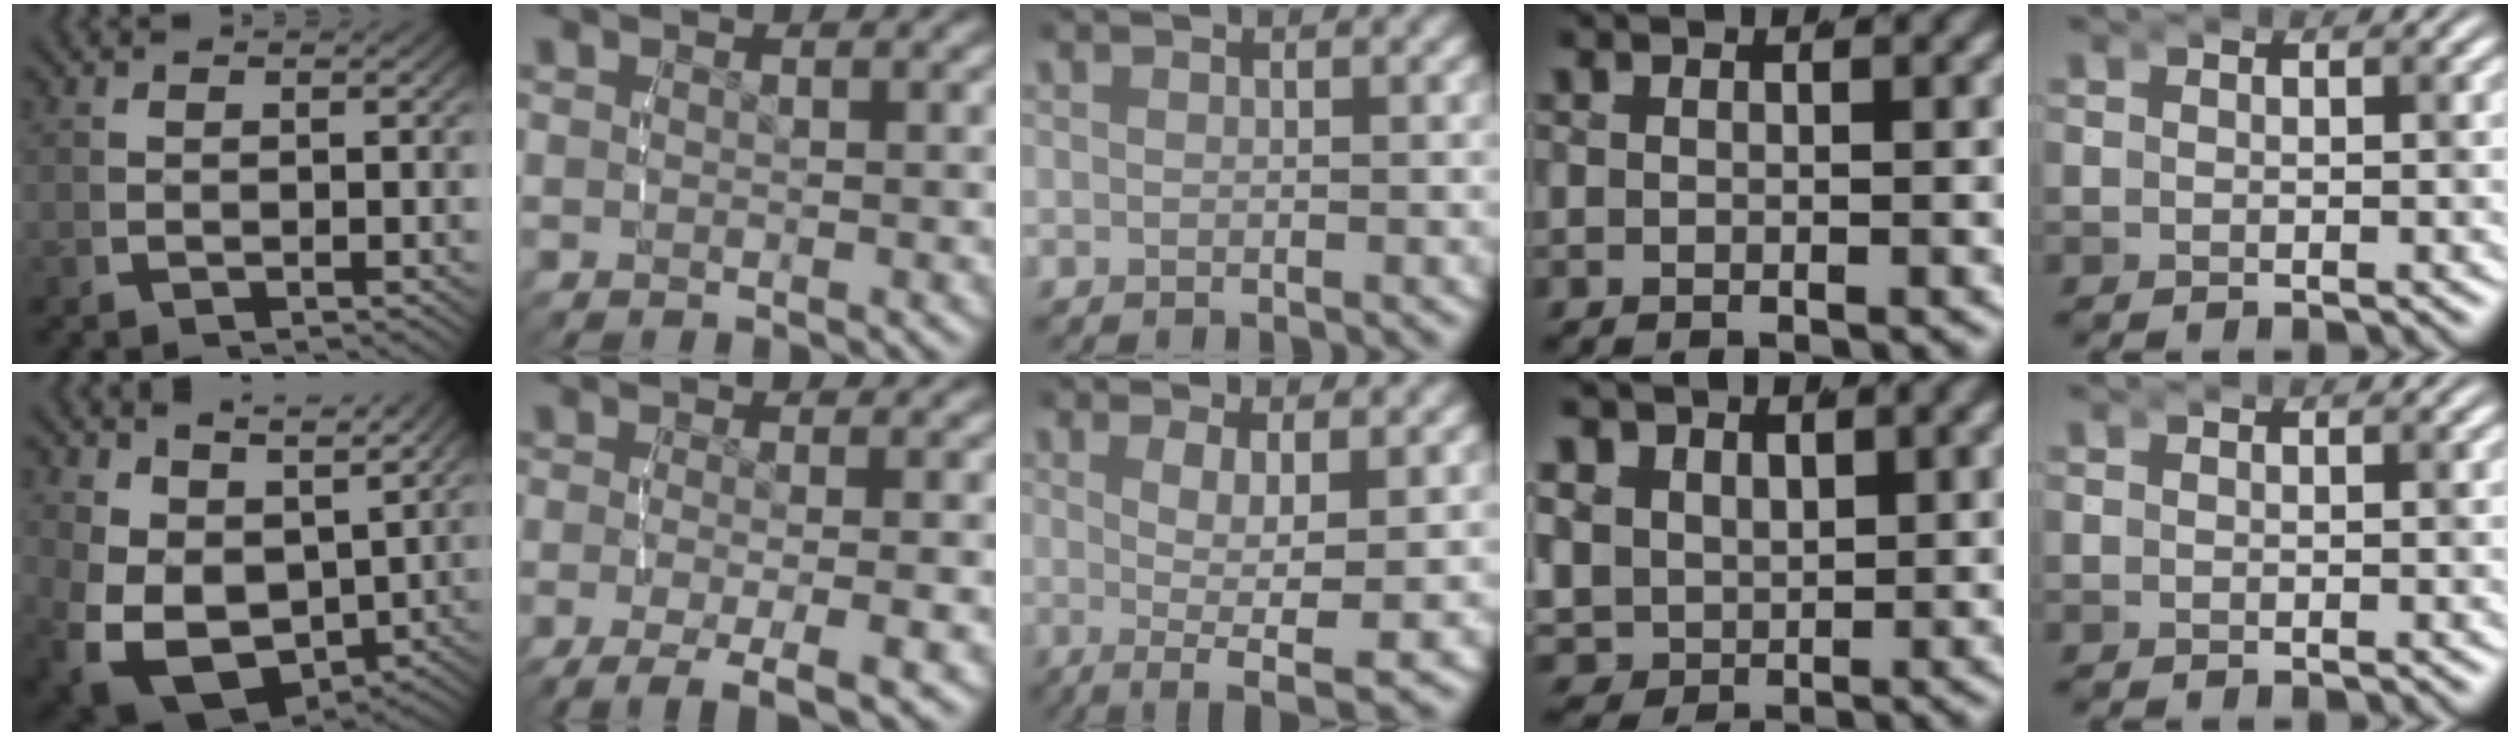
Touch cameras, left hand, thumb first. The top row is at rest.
{"thumb": {"total": 9.8, "force": [-2.1, 6.6, 6.8], "torque": [-0.166, -0.068, -0.007]}, "index": {"total": 6.7, "force": [-4.5, 2.1, 4.5], "torque": [-0.082, -0.031, -0.053]}, "middle": {"total": 5.7, "force": [-2.3, 1.3, 5.0], "torque": [-0.084, -0.029, -0.022]}, "ring": {"total": 7.9, "force": [-0.9, 7.5, 2.5], "torque": [-0.107, -0.060, -0.003]}}